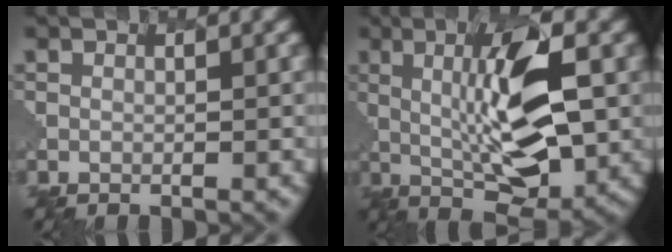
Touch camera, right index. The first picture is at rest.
{"total": 6.9, "force": [0.8, 2.0, 6.6], "torque": [-0.151, 0.009, -0.011]}